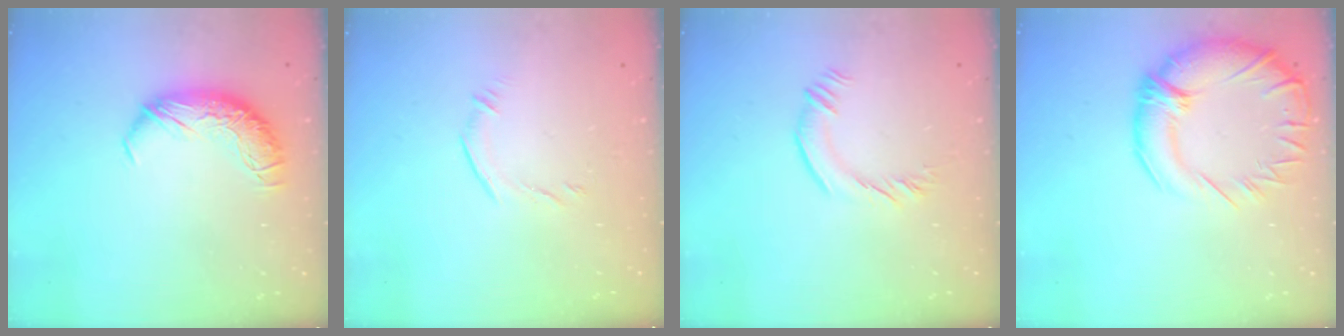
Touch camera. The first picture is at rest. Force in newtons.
{"total": 6.4, "press": 6.4, "slide": 0.8}
{"total": 2.5, "press": 2.3, "slide": 0.9}
{"total": 7.9, "press": 6.4, "slide": 4.7}